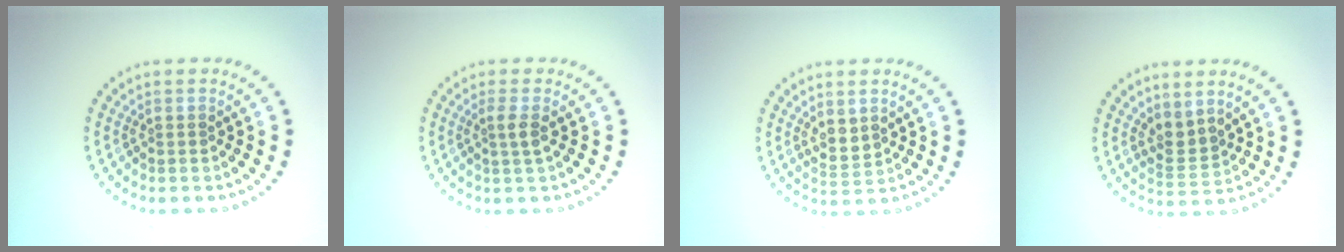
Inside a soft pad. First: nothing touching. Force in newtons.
{"total": 1.5, "press": 1.1, "slide": 1.0}
{"total": 2.1, "press": 1.6, "slide": 1.3}
{"total": 2.3, "press": 1.5, "slide": 1.7}